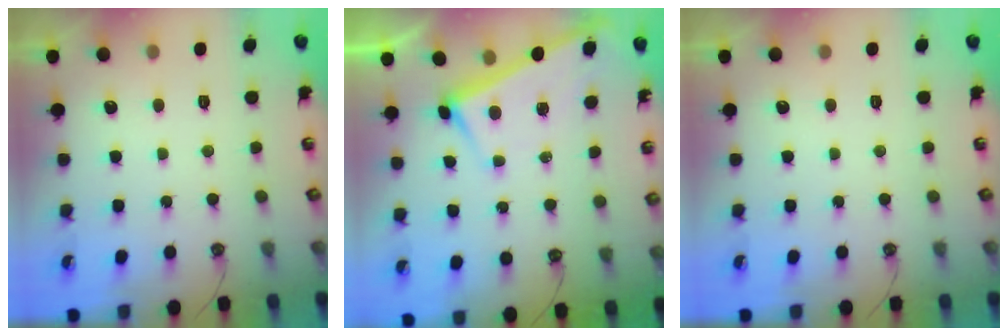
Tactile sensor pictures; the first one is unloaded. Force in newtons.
{"total": 3.0, "press": 3.0, "slide": 0.1}
{"total": 0.0}